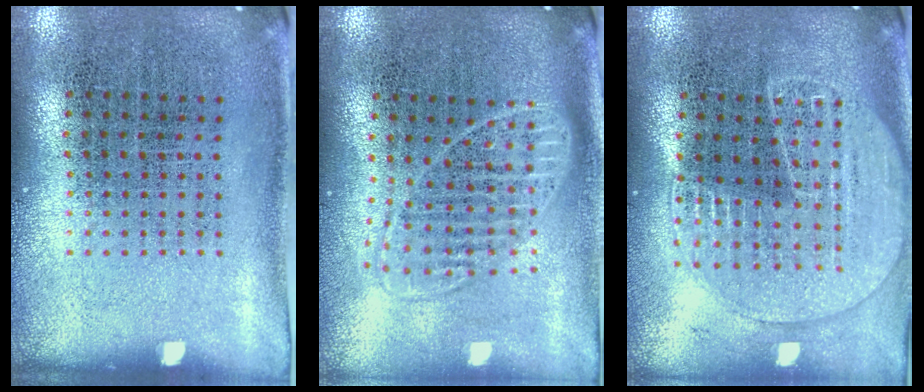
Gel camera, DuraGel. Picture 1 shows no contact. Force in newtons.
{"total": 1.8, "press": 1.4, "slide": 1.0}
{"total": 1.8, "press": 1.6, "slide": 0.7}